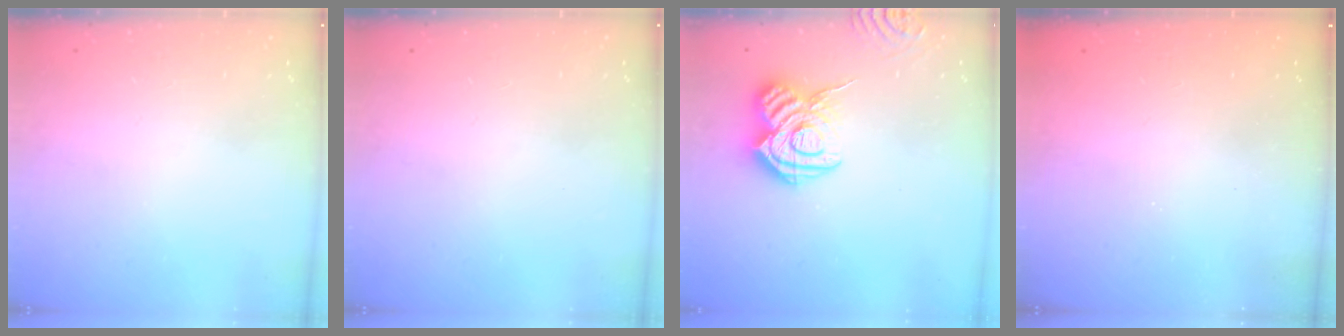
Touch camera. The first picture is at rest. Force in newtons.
{"total": 0.0}
{"total": 14.5, "press": 14.4, "slide": 1.4}
{"total": 2.5, "press": 2.4, "slide": 0.8}